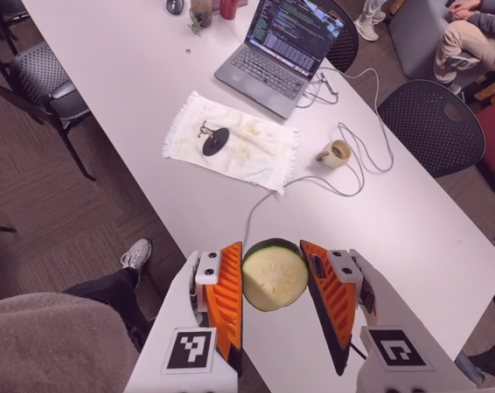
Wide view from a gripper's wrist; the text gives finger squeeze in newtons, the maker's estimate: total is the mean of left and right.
{"total": 8.7, "left": 8.6, "right": 8.8}